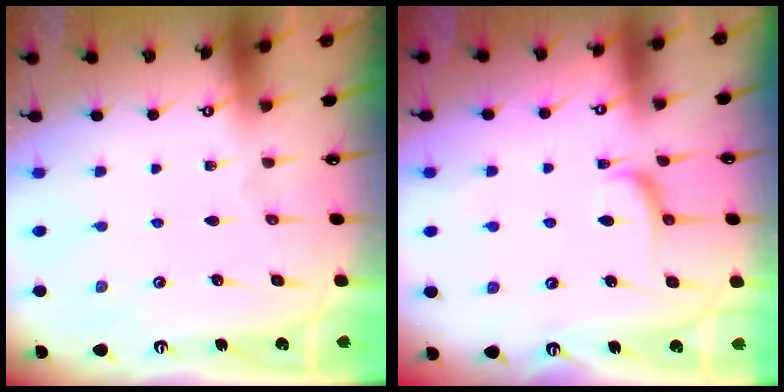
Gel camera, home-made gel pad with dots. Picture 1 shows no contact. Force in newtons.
{"total": 2.7, "press": 2.6, "slide": 0.5}